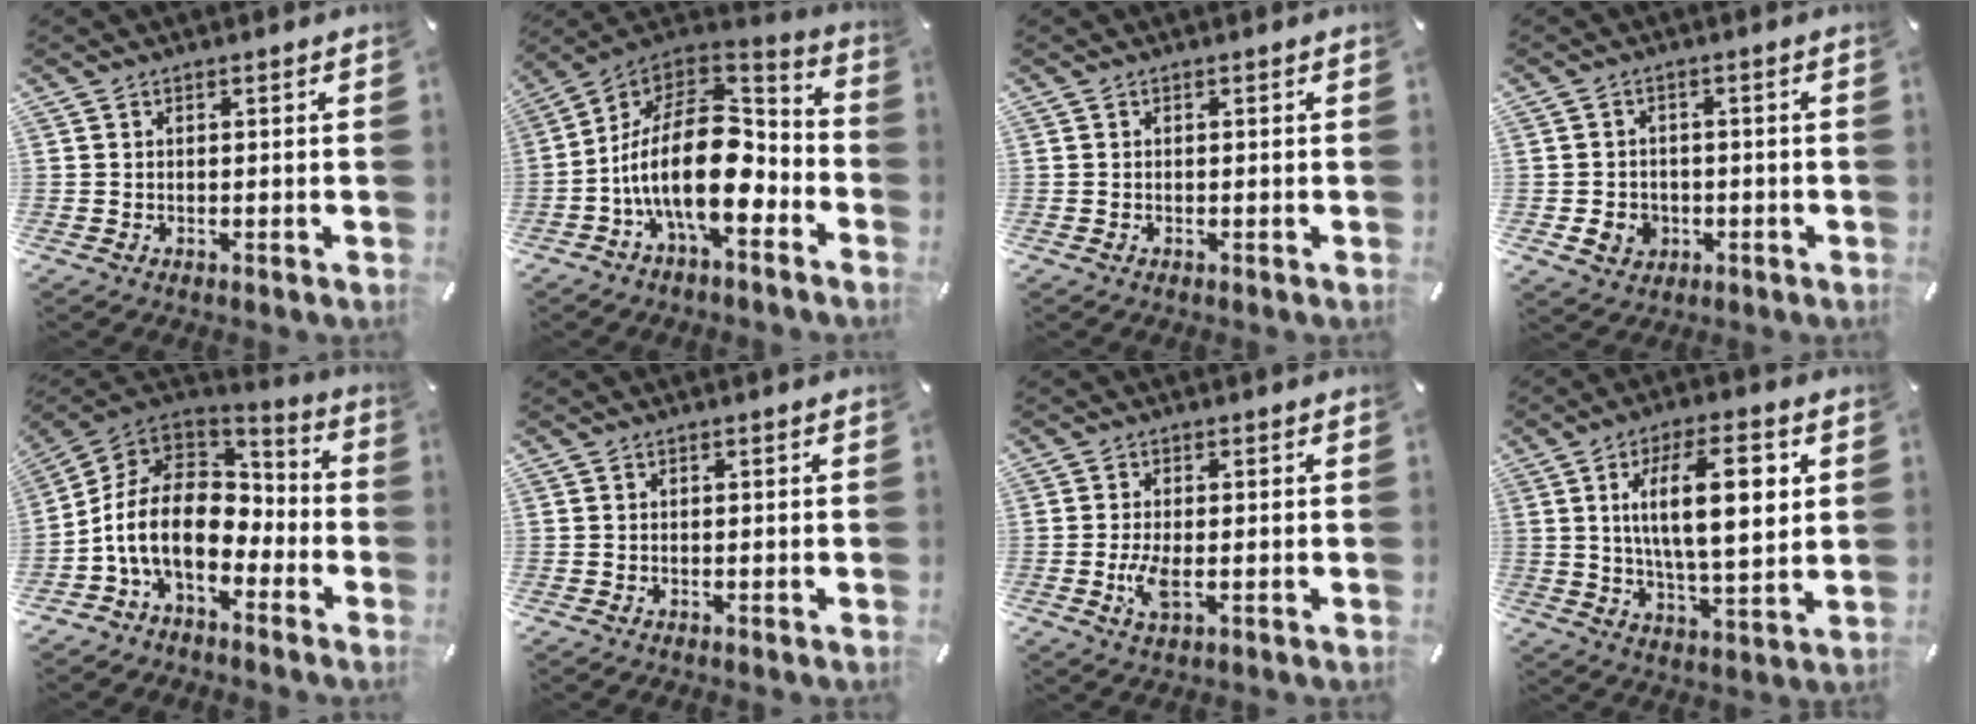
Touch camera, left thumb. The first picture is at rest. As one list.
[{"total": 21.7, "force": [-4.1, 11.9, 17.7], "torque": [-0.343, -0.003, -0.069]}, {"total": 0.0}, {"total": 4.9, "force": [-1.1, 4.6, 1.4], "torque": [-0.015, 0.003, -0.020]}, {"total": 15.8, "force": [-4.6, 11.1, 10.4], "torque": [-0.225, 0.018, -0.078]}, {"total": 0.0}, {"total": 4.8, "force": [-0.8, 1.9, 4.3], "torque": [-0.106, -0.009, -0.021]}, {"total": 16.7, "force": [4.6, 6.6, 14.7], "torque": [-0.238, 0.002, 0.070]}]